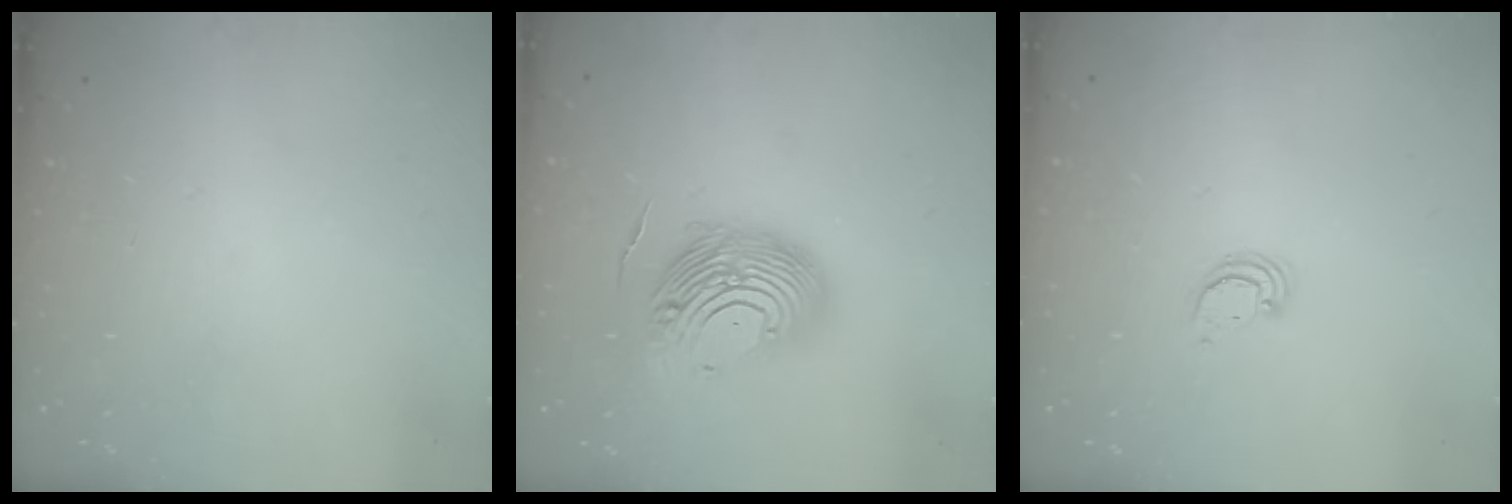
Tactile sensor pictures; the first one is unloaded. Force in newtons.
{"total": 15.5, "press": 14.6, "slide": 5.1}
{"total": 2.4, "press": 2.4, "slide": 0.2}